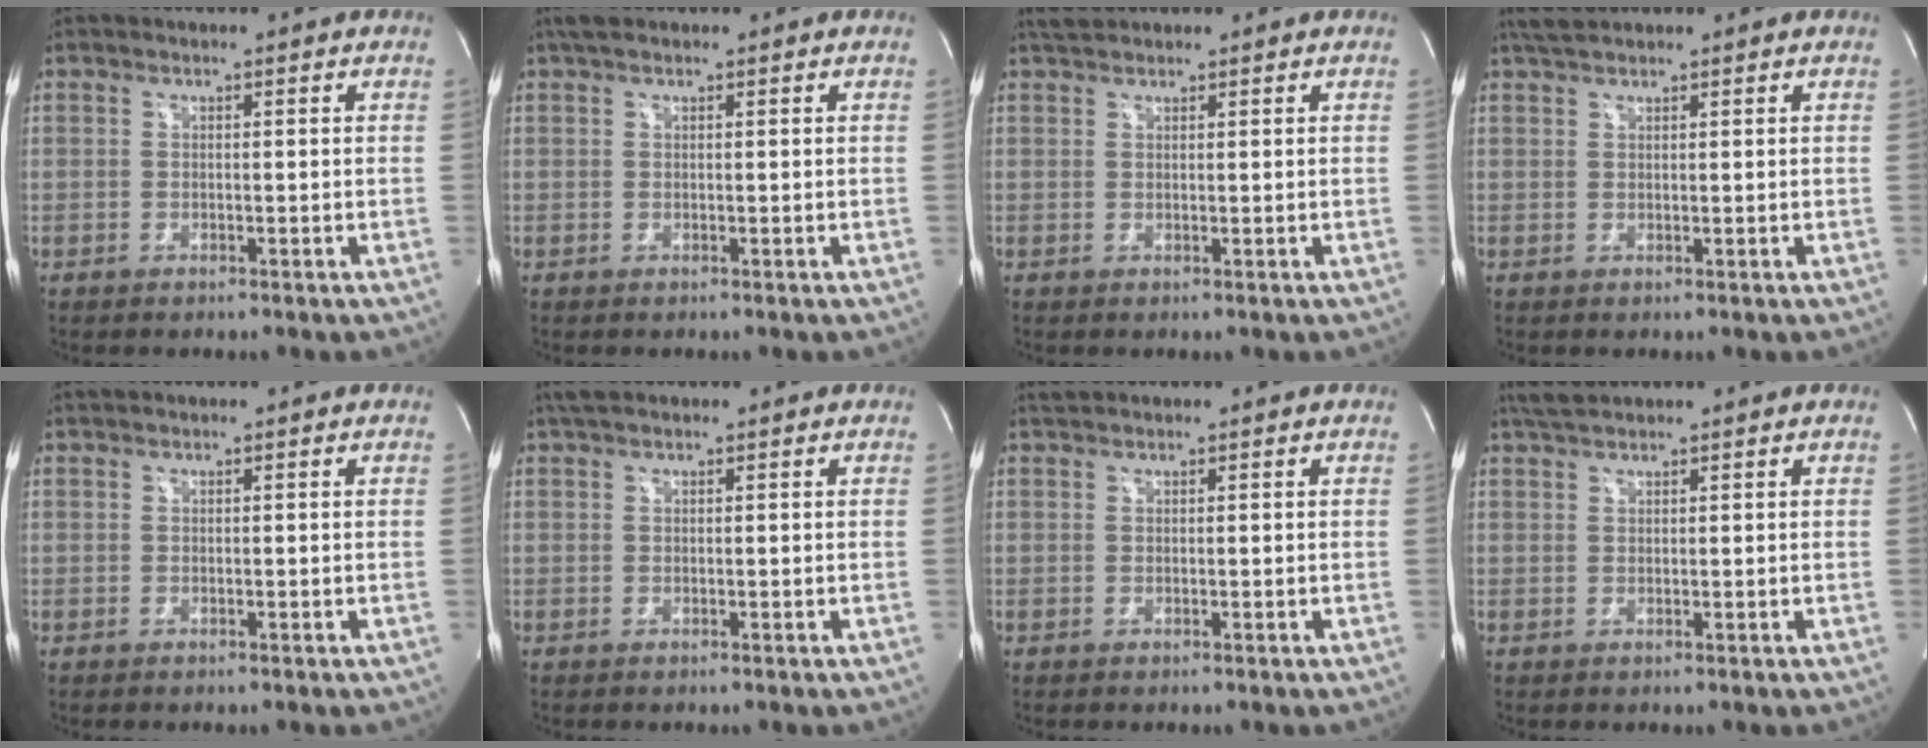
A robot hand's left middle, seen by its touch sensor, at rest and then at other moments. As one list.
[{"total": 2.0, "force": [1.5, 0.7, 1.1], "torque": [-0.025, 0.020, 0.028]}, {"total": 1.9, "force": [1.8, 0.5, 0.4], "torque": [-0.014, 0.014, 0.034]}, {"total": 2.3, "force": [2.1, 0.7, 0.7], "torque": [-0.018, 0.016, 0.039]}, {"total": 0.0}, {"total": 2.1, "force": [1.6, 0.6, 1.1], "torque": [-0.024, 0.019, 0.031]}, {"total": 0.7, "force": [0.7, 0.0, 0.0], "torque": [-0.010, 0.010, 0.019]}, {"total": 2.6, "force": [2.4, 0.4, 1.0], "torque": [-0.025, 0.015, 0.049]}]